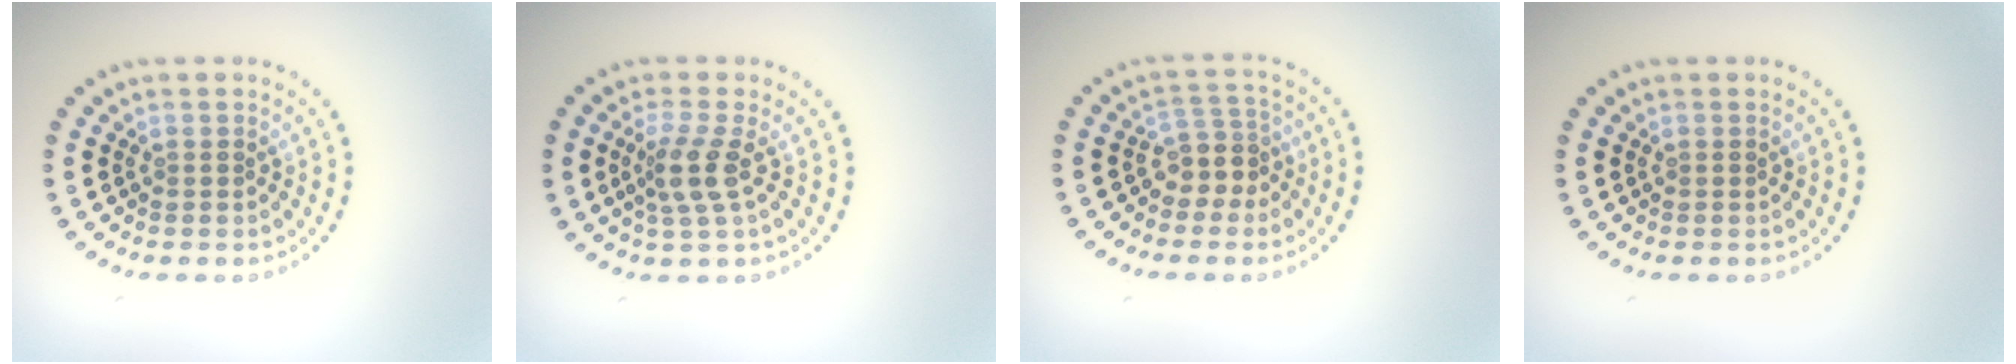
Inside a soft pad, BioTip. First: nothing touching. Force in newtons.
{"total": 2.8, "press": 2.1, "slide": 1.8}
{"total": 2.7, "press": 2.1, "slide": 1.7}
{"total": 0.0}